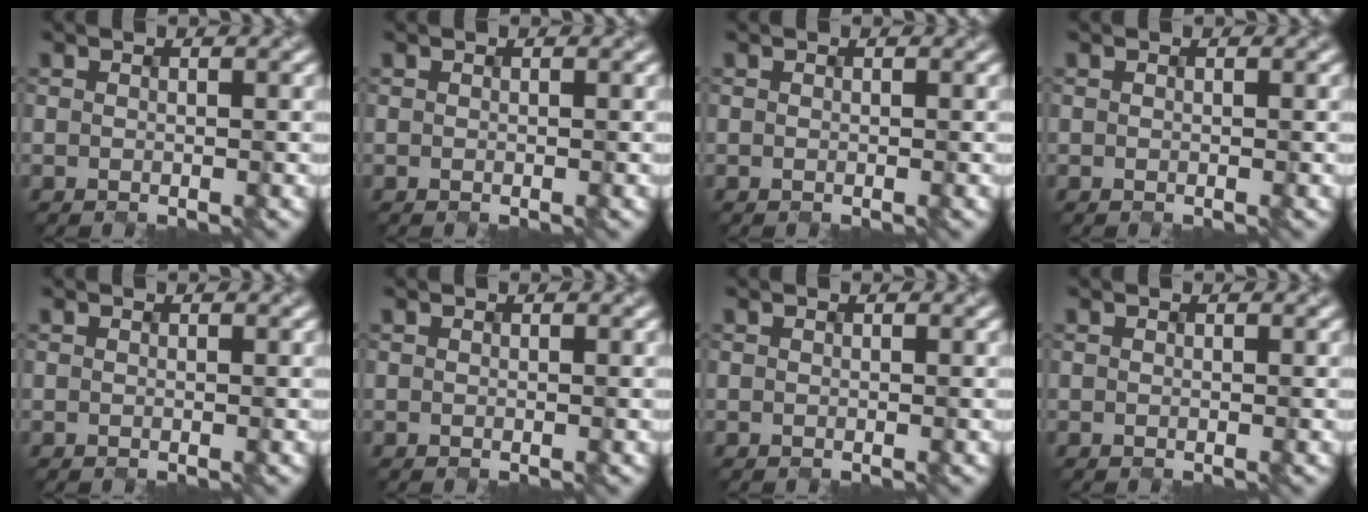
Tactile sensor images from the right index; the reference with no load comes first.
{"total": 0.0}
{"total": 0.0}
{"total": 0.0}
{"total": 0.0}
{"total": 0.0}
{"total": 0.0}
{"total": 0.0}